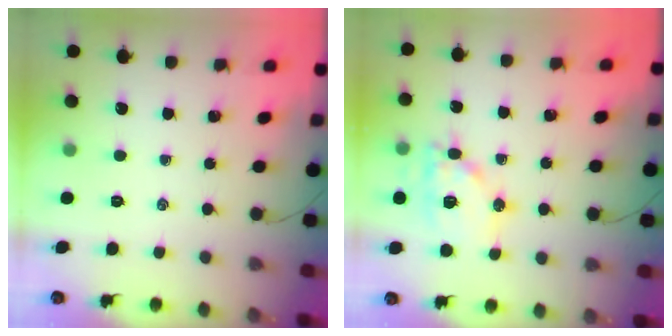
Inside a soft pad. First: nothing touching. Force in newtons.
{"total": 13.3, "press": 13.2, "slide": 1.7}